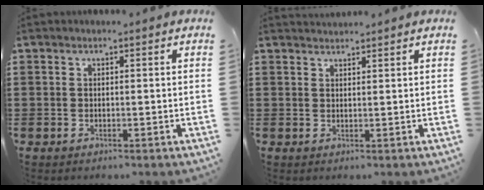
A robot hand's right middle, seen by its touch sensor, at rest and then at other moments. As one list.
[{"total": 1.4, "force": [1.4, -0.1, -0.2], "torque": [0.001, 0.000, 0.027]}]